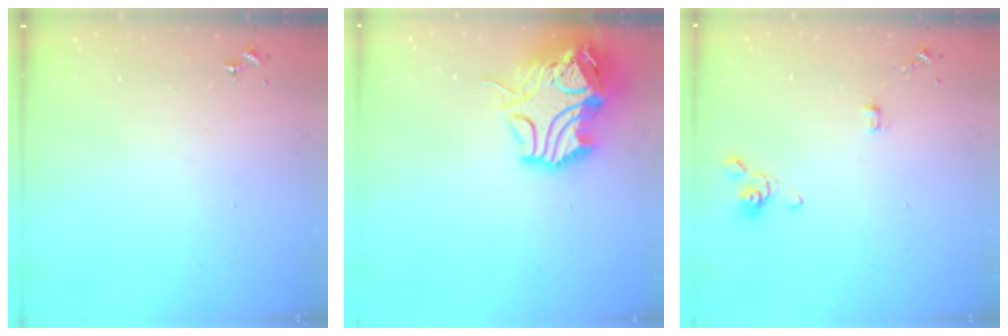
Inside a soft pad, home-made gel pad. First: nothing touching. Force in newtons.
{"total": 18.6, "press": 18.4, "slide": 2.7}
{"total": 4.4, "press": 4.0, "slide": 1.8}